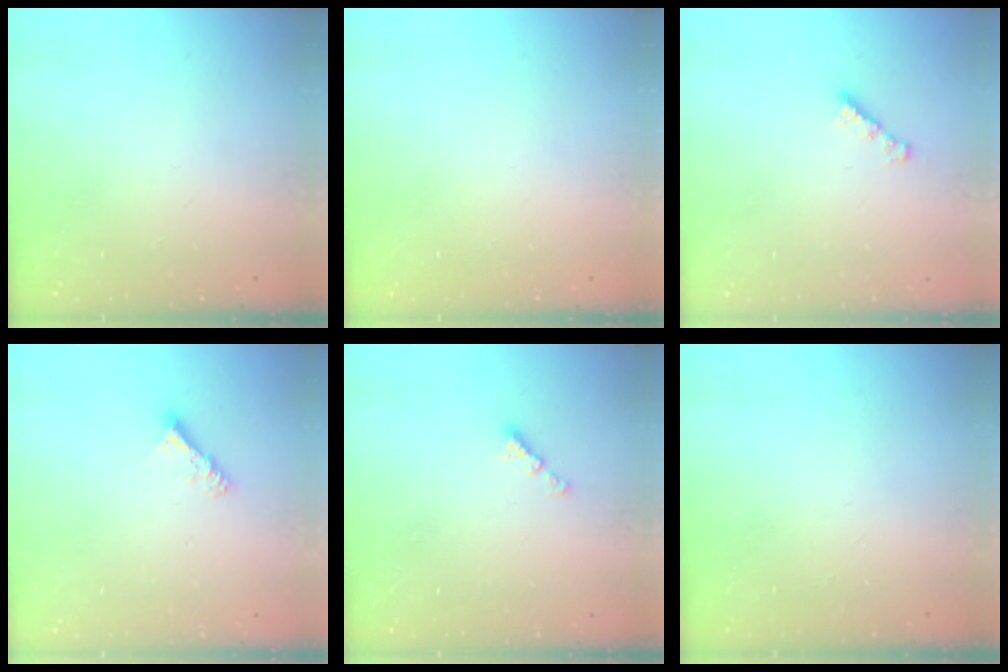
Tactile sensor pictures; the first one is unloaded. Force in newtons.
{"total": 0.0}
{"total": 3.0, "press": 3.0, "slide": 0.1}
{"total": 6.1, "press": 6.1, "slide": 0.5}
{"total": 2.1, "press": 2.1, "slide": 0.4}
{"total": 0.0}